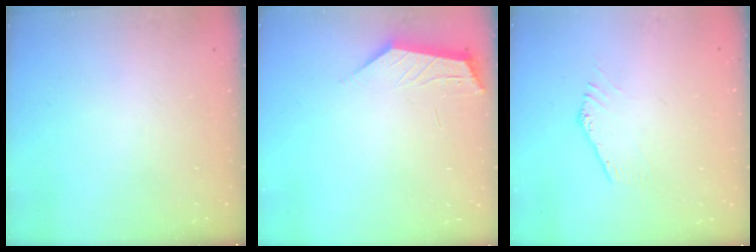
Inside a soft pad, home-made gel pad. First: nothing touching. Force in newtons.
{"total": 1.8, "press": 1.7, "slide": 0.4}
{"total": 1.4, "press": 1.4, "slide": 0.1}